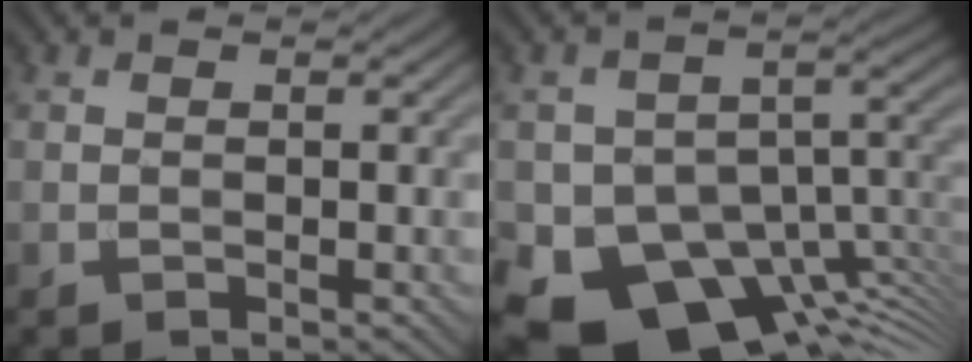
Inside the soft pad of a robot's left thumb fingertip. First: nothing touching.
{"total": 14.1, "force": [-8.4, 8.3, 7.6], "torque": [-0.136, -0.034, -0.126]}